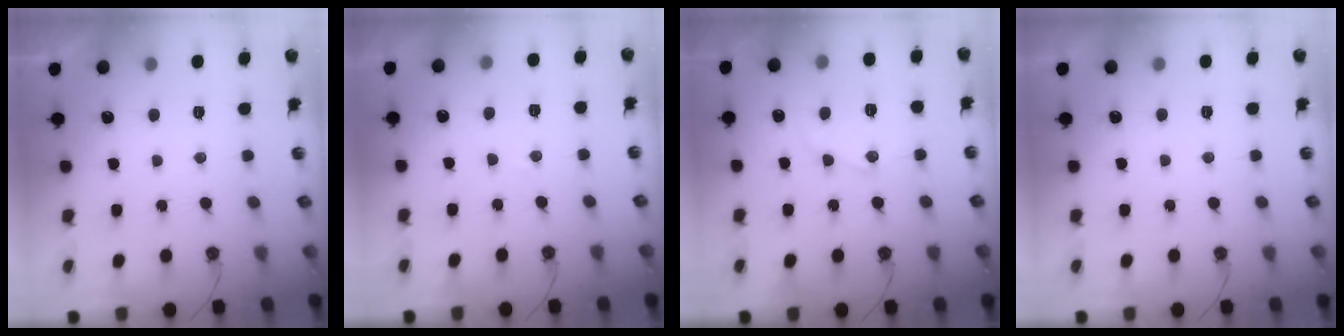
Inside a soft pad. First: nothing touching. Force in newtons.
{"total": 3.1, "press": 3.0, "slide": 0.6}
{"total": 11.6, "press": 11.6, "slide": 0.8}
{"total": 2.6, "press": 2.6, "slide": 0.5}